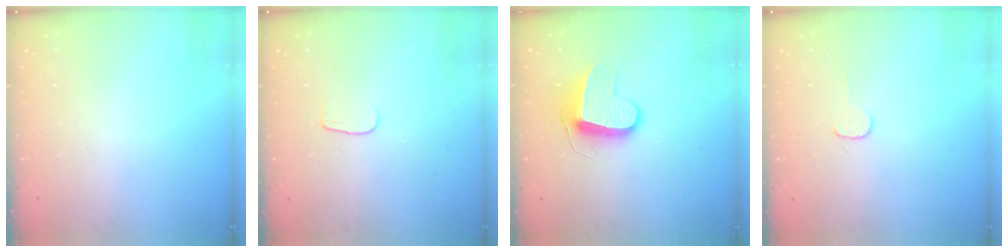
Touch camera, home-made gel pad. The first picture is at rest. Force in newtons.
{"total": 4.8, "press": 4.8, "slide": 0.5}
{"total": 9.6, "press": 9.6, "slide": 0.2}
{"total": 3.5, "press": 3.5, "slide": 0.4}